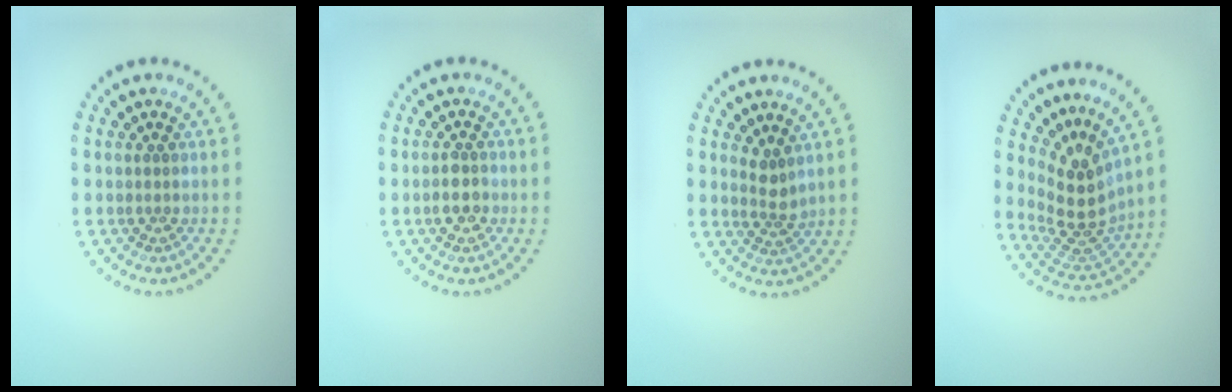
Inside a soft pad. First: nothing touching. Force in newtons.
{"total": 1.7, "press": 1.7, "slide": 0.2}
{"total": 1.8, "press": 1.3, "slide": 1.1}
{"total": 4.0, "press": 2.8, "slide": 2.8}